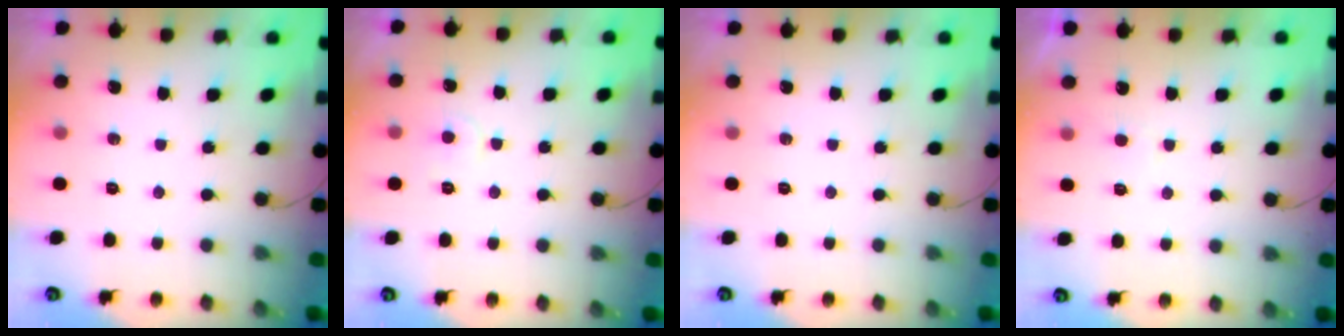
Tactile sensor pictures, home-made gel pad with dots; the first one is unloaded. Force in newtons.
{"total": 4.5, "press": 4.4, "slide": 0.4}
{"total": 0.0}
{"total": 2.5, "press": 2.5, "slide": 0.3}